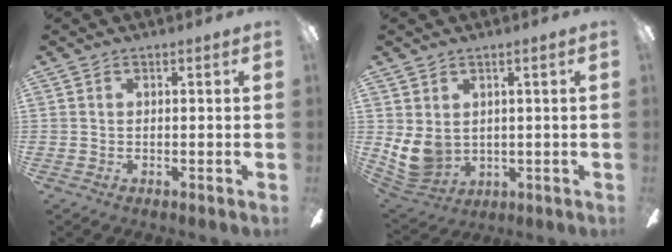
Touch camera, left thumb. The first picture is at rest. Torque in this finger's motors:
{"motor_torque": [1.03, 1.02, 0.79, -0.83, 0.05]}